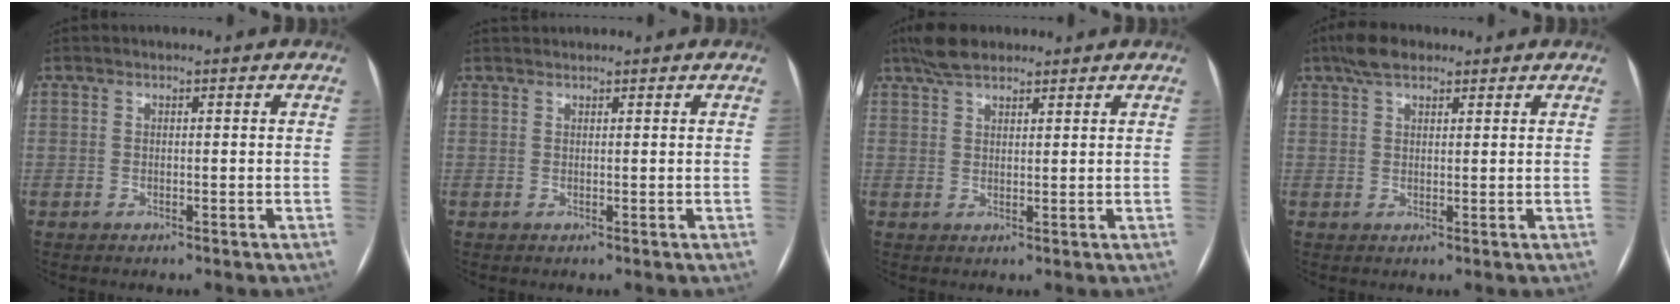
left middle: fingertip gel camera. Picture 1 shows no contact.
{"total": 1.2, "force": [1.2, 0.0, 0.1], "torque": [-0.005, 0.020, 0.027]}
{"total": 5.1, "force": [4.1, 1.8, 2.5], "torque": [-0.057, 0.020, 0.077]}
{"total": 4.6, "force": [3.3, 1.9, 2.5], "torque": [-0.054, 0.019, 0.060]}